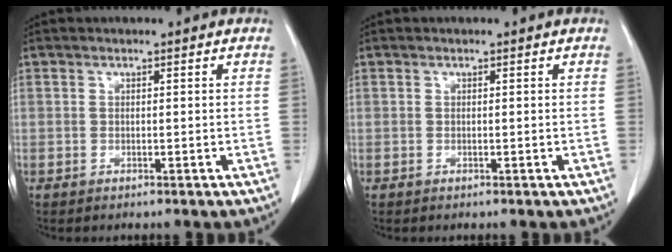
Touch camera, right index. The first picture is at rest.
{"total": 0.0}